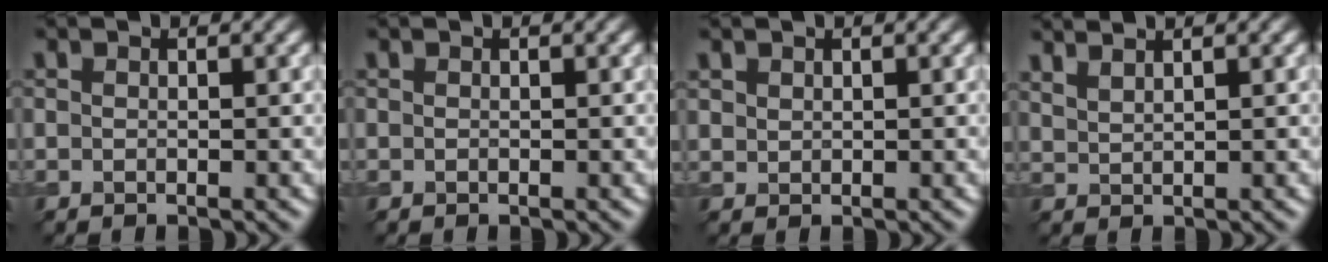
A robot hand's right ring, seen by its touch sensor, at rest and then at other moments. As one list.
[{"total": 0.0}, {"total": 1.0, "force": [0.7, 0.6, 0.2], "torque": [-0.006, 0.000, 0.019]}, {"total": 2.5, "force": [2.1, 0.8, 1.1], "torque": [-0.008, 0.008, 0.023]}]